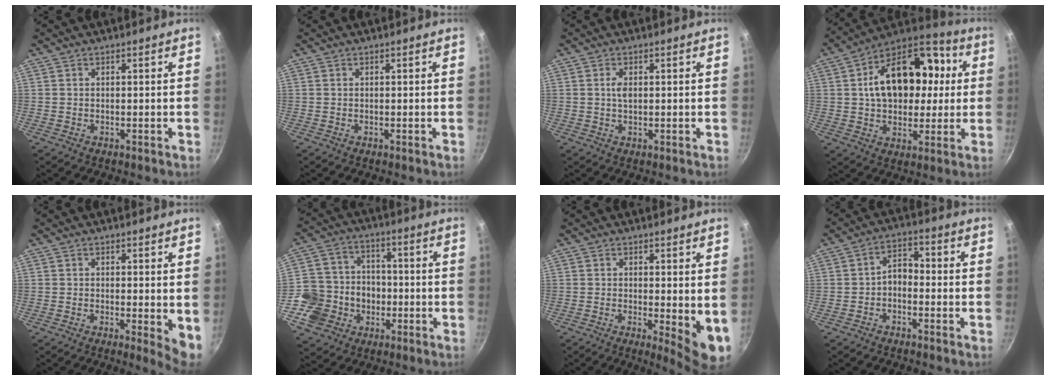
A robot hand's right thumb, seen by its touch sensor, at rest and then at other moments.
{"total": 0.0}
{"total": 2.1, "force": [0.3, 1.2, 1.7], "torque": [-0.032, 0.000, 0.006]}
{"total": 21.0, "force": [3.1, 13.4, 15.9], "torque": [-0.208, 0.027, 0.045]}
{"total": 4.6, "force": [-0.1, 1.1, 4.4], "torque": [-0.061, -0.013, -0.003]}
{"total": 13.7, "force": [-3.7, 12.2, 5.1], "torque": [-0.064, 0.039, -0.062]}
{"total": 7.3, "force": [-0.5, 2.0, 7.0], "torque": [-0.090, -0.018, -0.003]}
{"total": 4.7, "force": [-1.2, 3.2, 3.3], "torque": [-0.042, 0.028, -0.032]}